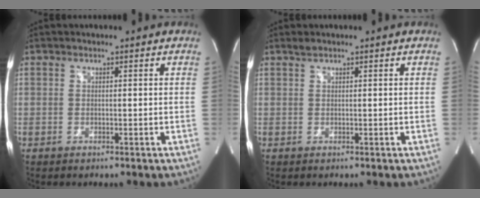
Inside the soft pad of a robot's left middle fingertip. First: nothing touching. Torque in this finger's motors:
{"motor_torque": [0.13, 0.00, -0.06, 0.00]}